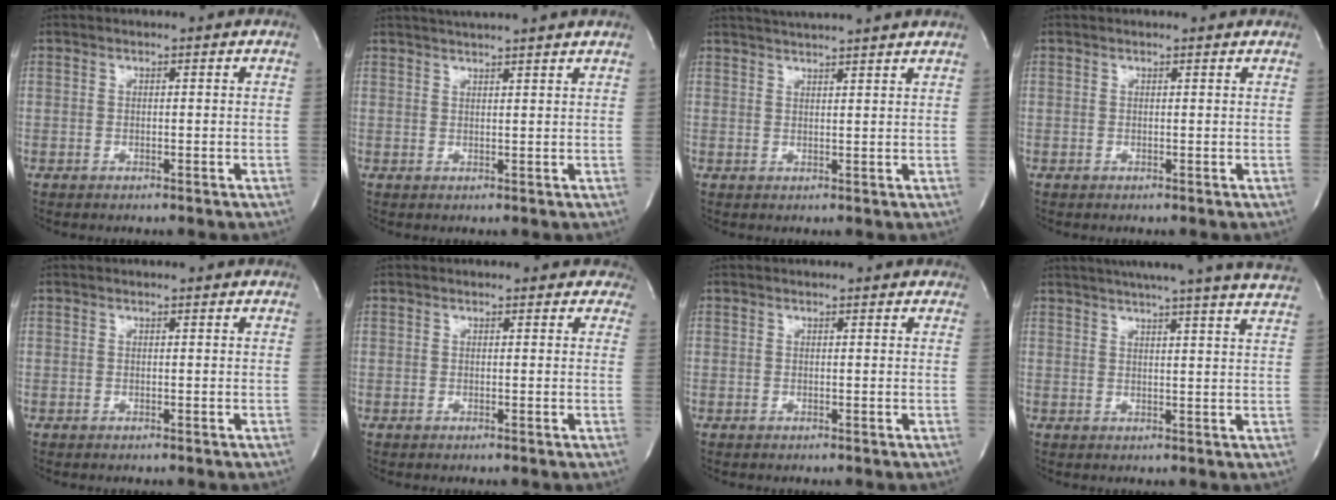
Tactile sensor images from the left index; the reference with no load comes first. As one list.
[{"total": 8.4, "force": [7.6, -0.6, 3.6], "torque": [-0.059, 0.027, 0.096]}, {"total": 9.2, "force": [8.5, -0.5, 3.4], "torque": [-0.061, 0.025, 0.111]}, {"total": 2.2, "force": [2.1, 0.4, 0.3], "torque": [-0.015, 0.006, 0.017]}, {"total": 1.6, "force": [1.5, 0.3, 0.2], "torque": [-0.014, 0.006, 0.012]}, {"total": 5.6, "force": [4.9, 2.6, 0.9], "torque": [0.020, 0.001, 0.031]}, {"total": 3.8, "force": [3.5, 1.4, 0.9], "torque": [-0.006, 0.007, 0.026]}, {"total": 23.6, "force": [21.3, -0.2, 10.2], "torque": [-0.160, -0.026, 0.256]}]